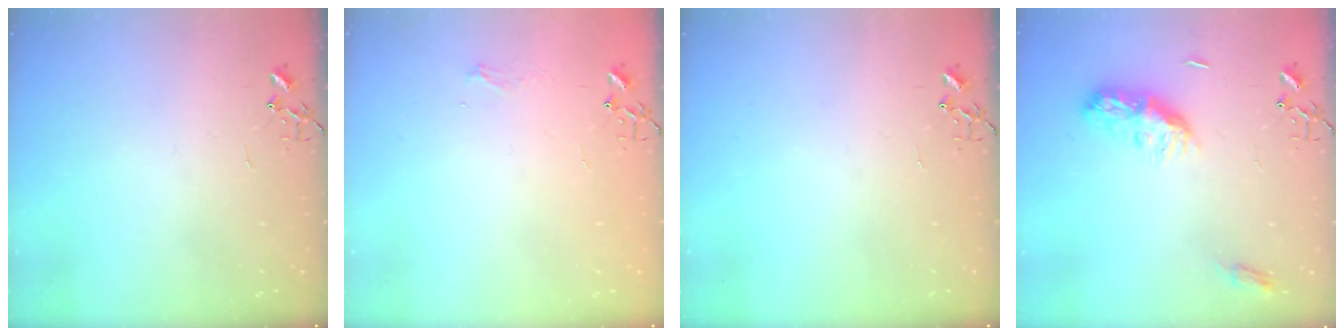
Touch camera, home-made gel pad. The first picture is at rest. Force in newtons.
{"total": 4.7, "press": 4.7, "slide": 0.6}
{"total": 0.0}
{"total": 9.6, "press": 9.6, "slide": 0.1}